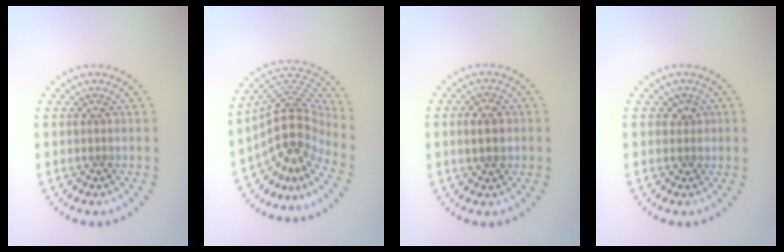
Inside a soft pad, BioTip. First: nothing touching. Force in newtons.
{"total": 5.5, "press": 4.0, "slide": 3.8}
{"total": 2.8, "press": 2.8, "slide": 0.2}
{"total": 0.9, "press": 0.8, "slide": 0.5}